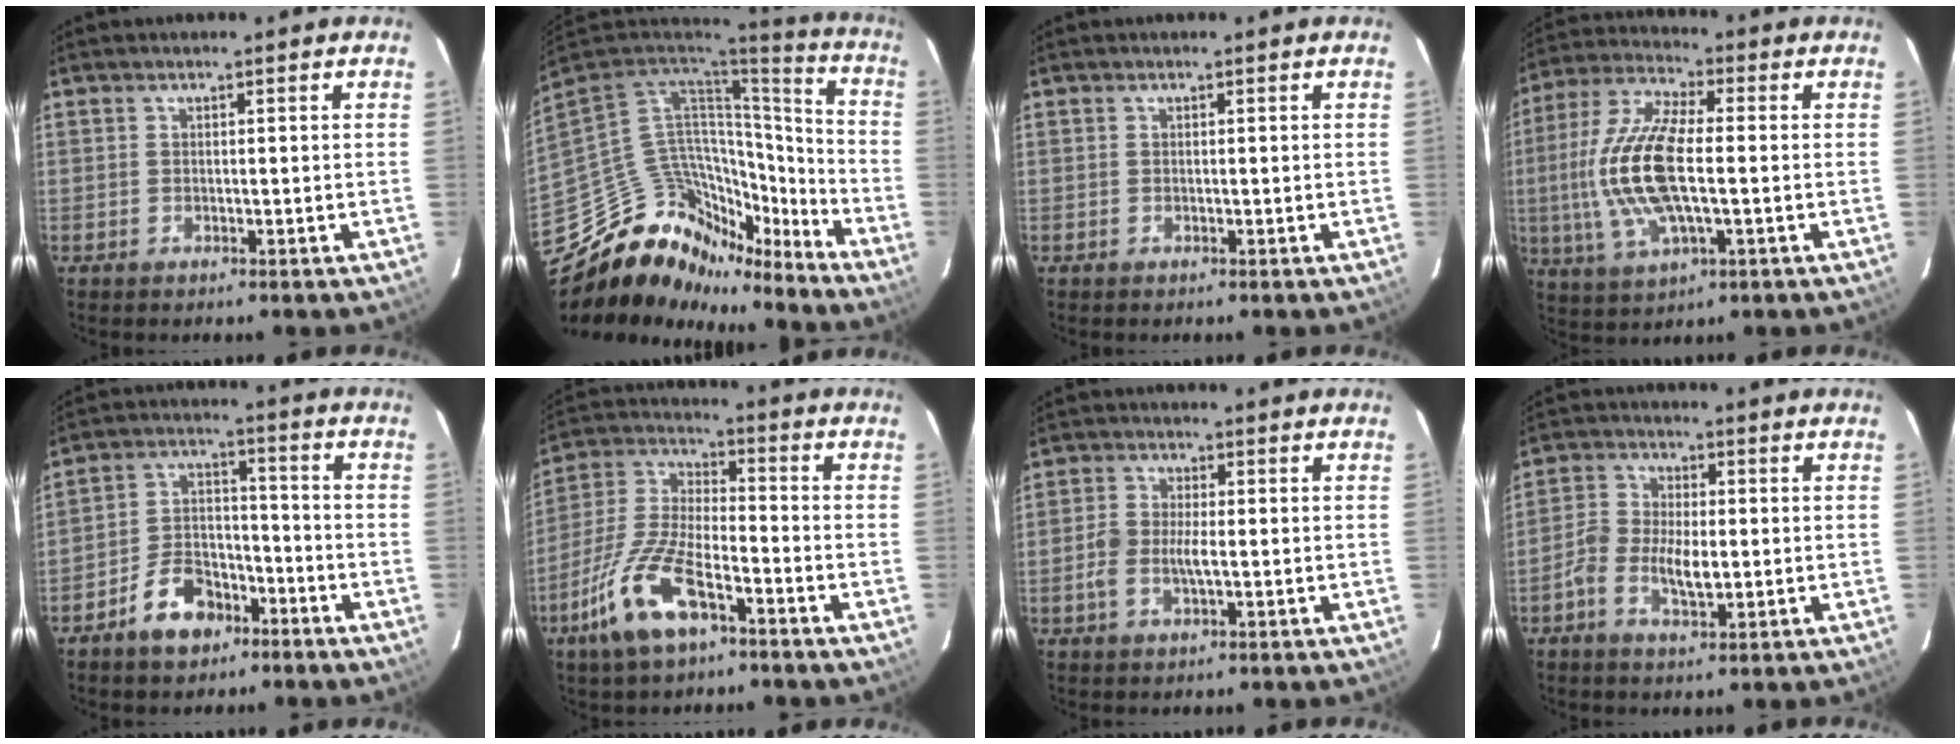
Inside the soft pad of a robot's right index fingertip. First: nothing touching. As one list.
[{"total": 22.9, "force": [-18.1, 11.8, 7.5], "torque": [-0.156, 0.042, -0.289]}, {"total": 0.0}, {"total": 15.9, "force": [-1.1, 5.8, 14.8], "torque": [-0.313, 0.003, -0.025]}, {"total": 9.6, "force": [-6.3, 5.7, 4.6], "torque": [-0.092, 0.030, -0.097]}, {"total": 14.3, "force": [-8.1, 4.9, 10.7], "torque": [-0.241, -0.009, -0.160]}, {"total": 4.5, "force": [-1.0, 2.1, 3.9], "torque": [-0.089, 0.004, -0.020]}, {"total": 6.6, "force": [-1.6, 3.4, 5.5], "torque": [-0.116, 0.006, -0.033]}]